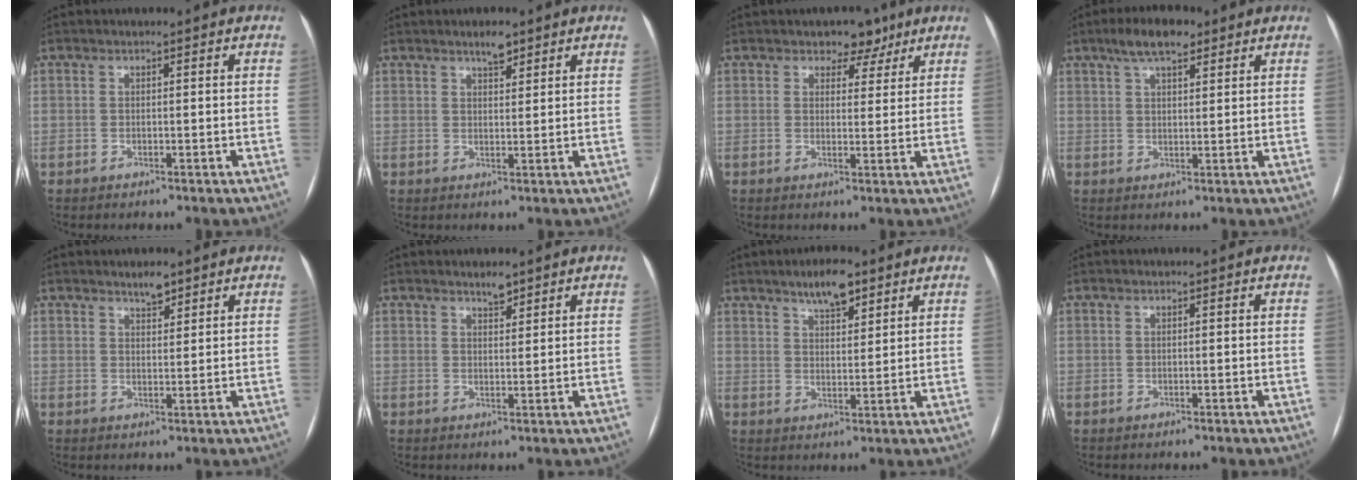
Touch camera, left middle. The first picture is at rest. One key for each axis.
{"total": 2.6, "fx": 2.0, "fy": 0.7, "fz": 1.5, "tx": -0.027, "ty": 0.002, "tz": 0.033}
{"total": 4.3, "fx": 3.0, "fy": 2.7, "fz": 1.4, "tx": -0.006, "ty": 0.002, "tz": 0.040}
{"total": 6.5, "fx": 4.3, "fy": 2.2, "fz": 4.3, "tx": -0.080, "ty": 0.017, "tz": 0.074}
{"total": 2.6, "fx": 2.1, "fy": 0.7, "fz": 1.2, "tx": -0.022, "ty": 0.000, "tz": 0.036}
{"total": 2.1, "fx": 1.8, "fy": 0.5, "fz": 0.9, "tx": -0.016, "ty": 0.000, "tz": 0.031}
{"total": 6.2, "fx": 4.4, "fy": 1.9, "fz": 3.9, "tx": -0.065, "ty": 0.006, "tz": 0.073}
{"total": 0.0}